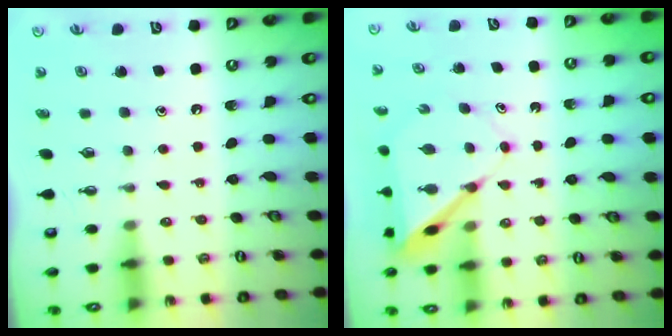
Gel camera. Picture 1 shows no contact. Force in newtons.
{"total": 7.5, "press": 7.5, "slide": 0.7}